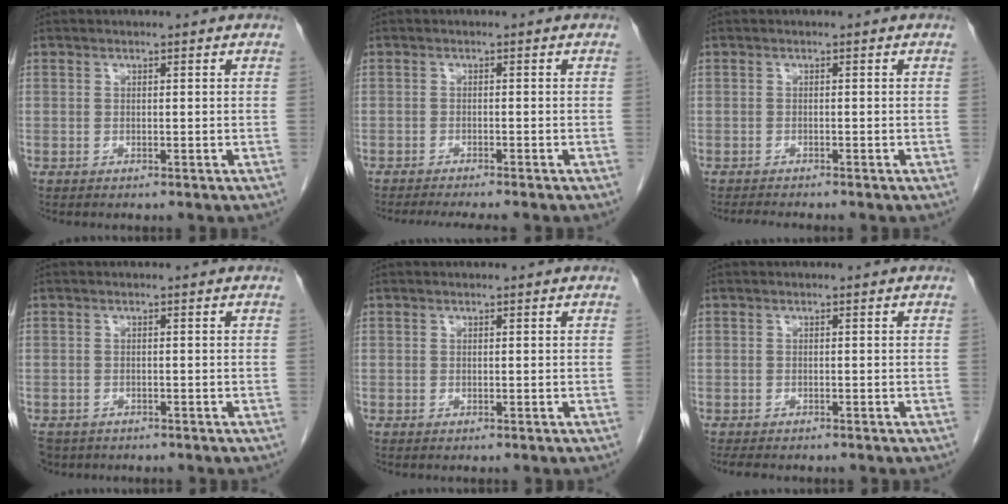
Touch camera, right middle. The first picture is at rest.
{"total": 6.9, "force": [-6.1, 0.4, 3.3], "torque": [-0.035, -0.014, -0.089]}
{"total": 2.4, "force": [-2.2, -0.3, 0.8], "torque": [-0.012, -0.008, -0.034]}
{"total": 5.7, "force": [-4.2, 3.4, 1.8], "torque": [-0.044, -0.006, -0.063]}
{"total": 0.0}
{"total": 3.7, "force": [-3.0, 2.0, 0.1], "torque": [0.001, 0.005, -0.039]}